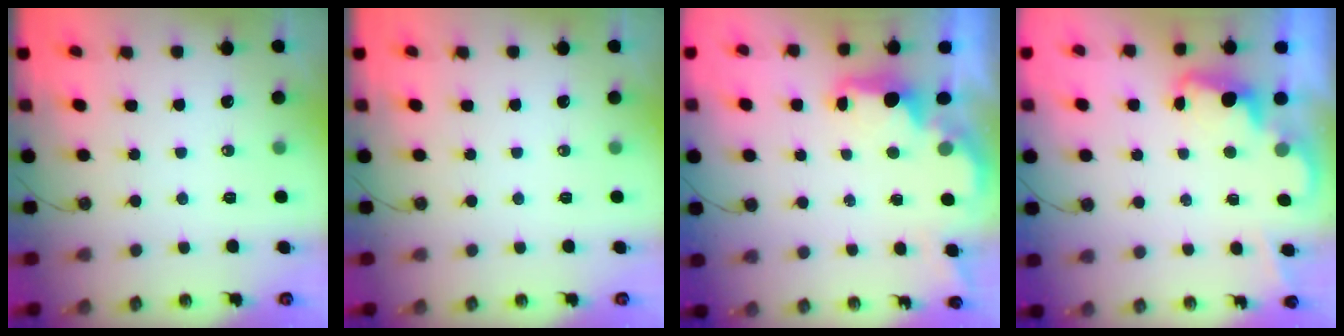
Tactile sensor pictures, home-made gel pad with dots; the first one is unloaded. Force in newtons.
{"total": 0.0}
{"total": 2.2, "press": 2.1, "slide": 0.8}
{"total": 2.4, "press": 2.4, "slide": 0.5}